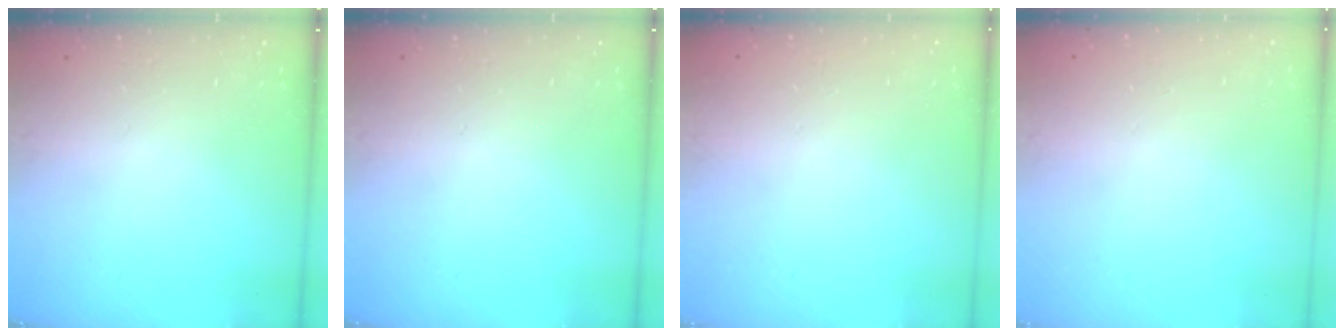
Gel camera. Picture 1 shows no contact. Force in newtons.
{"total": 0.0}
{"total": 0.0}
{"total": 0.5, "press": 0.5, "slide": 0.1}